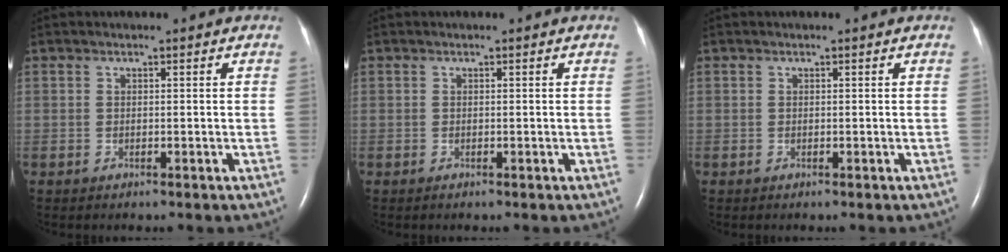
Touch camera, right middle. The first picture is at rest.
{"total": 0.0}
{"total": 0.0}